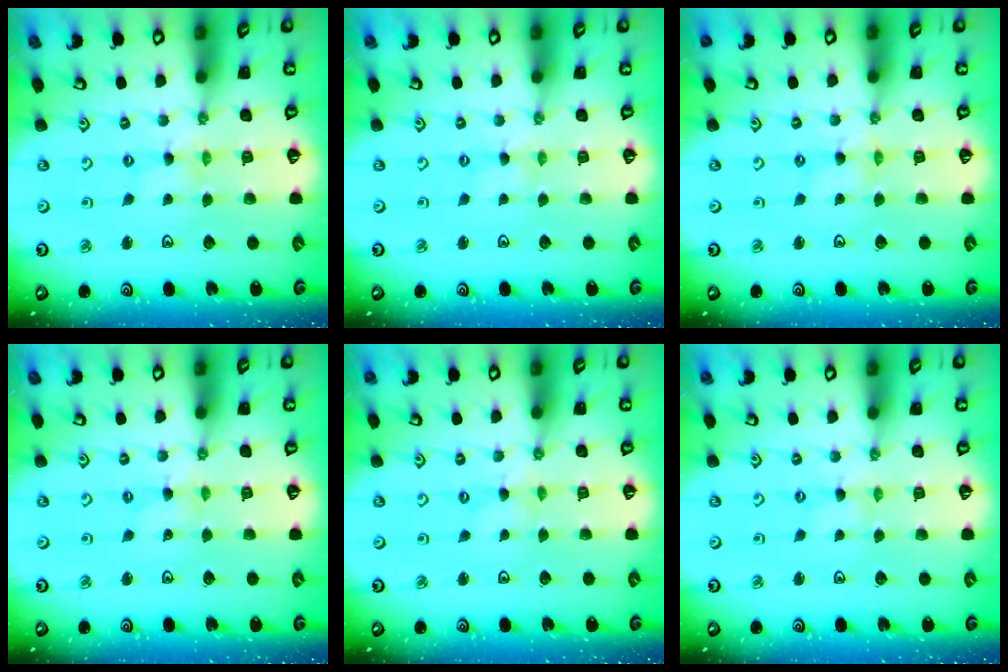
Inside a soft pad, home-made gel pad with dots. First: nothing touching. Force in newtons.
{"total": 0.0}
{"total": 1.0, "press": 0.9, "slide": 0.2}
{"total": 0.0}
{"total": 0.0}
{"total": 0.0}